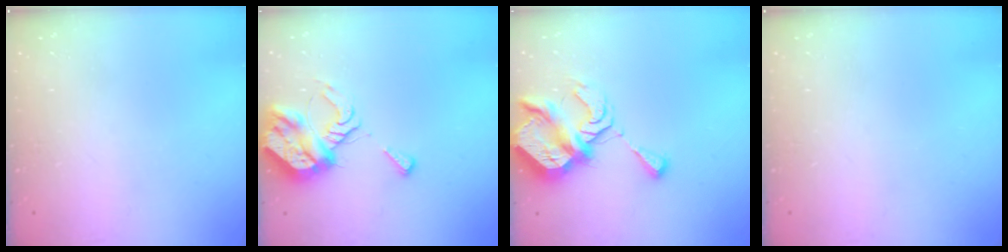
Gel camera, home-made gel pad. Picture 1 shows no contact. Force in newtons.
{"total": 9.4, "press": 9.4, "slide": 1.1}
{"total": 10.1, "press": 10.0, "slide": 1.3}
{"total": 0.0}